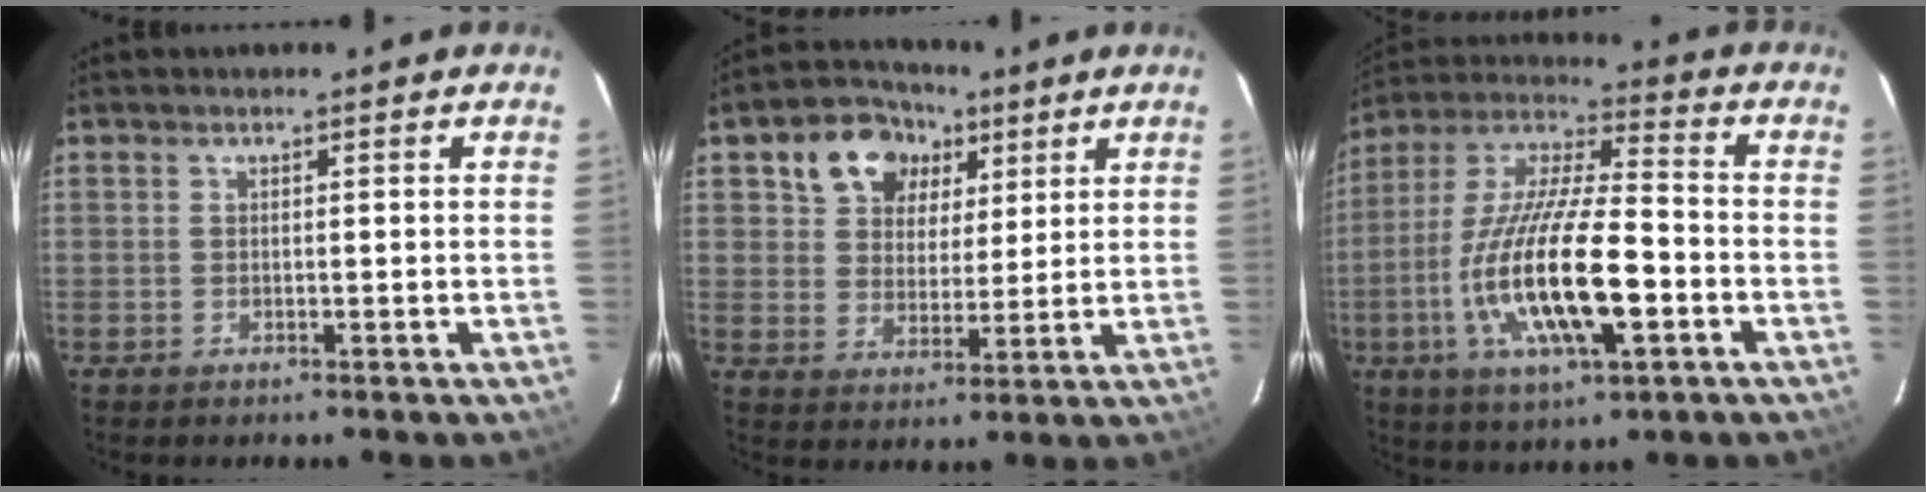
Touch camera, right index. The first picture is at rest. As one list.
[{"total": 10.9, "force": [5.3, 8.4, 4.6], "torque": [-0.101, 0.031, 0.093]}, {"total": 20.0, "force": [-5.6, 5.4, 18.4], "torque": [-0.363, -0.015, -0.103]}]